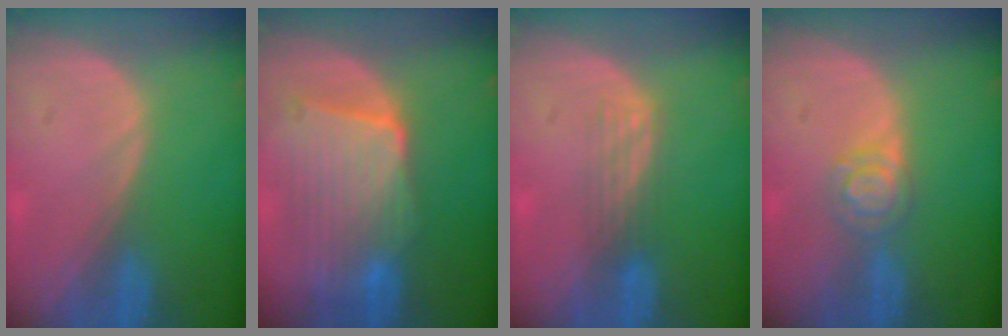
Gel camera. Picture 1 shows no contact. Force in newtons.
{"total": 9.6, "press": 8.7, "slide": 4.1}
{"total": 2.8, "press": 2.5, "slide": 1.3}
{"total": 3.8, "press": 3.7, "slide": 0.9}